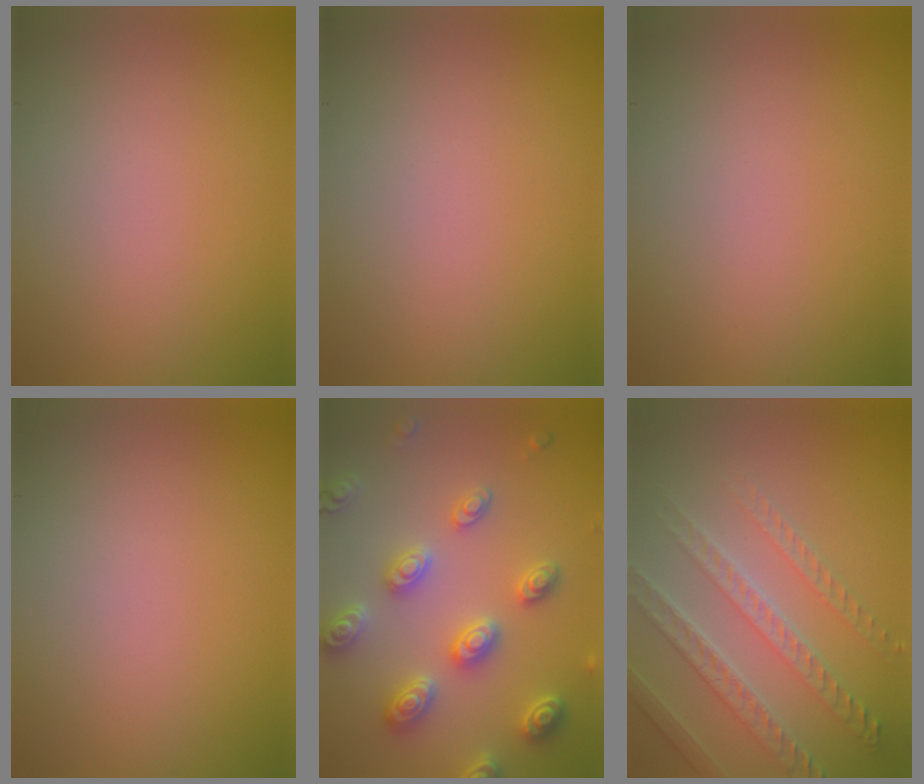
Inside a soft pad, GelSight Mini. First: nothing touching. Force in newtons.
{"total": 0.0}
{"total": 0.0}
{"total": 0.0}
{"total": 5.3, "press": 5.1, "slide": 1.2}
{"total": 4.1, "press": 4.1, "slide": 0.2}